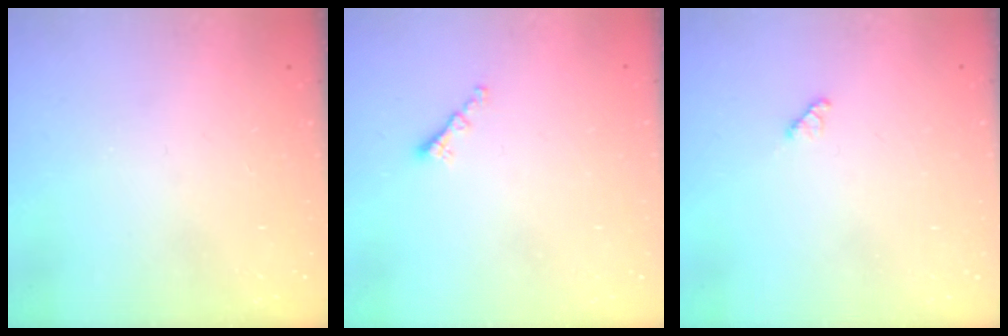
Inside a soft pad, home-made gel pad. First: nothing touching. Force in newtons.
{"total": 1.3, "press": 1.2, "slide": 0.5}
{"total": 2.9, "press": 2.9, "slide": 0.3}